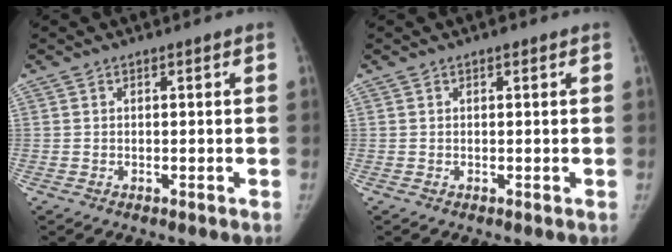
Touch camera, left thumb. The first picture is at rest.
{"total": 0.7, "force": [0.4, 0.3, 0.5], "torque": [-0.004, 0.000, 0.003]}